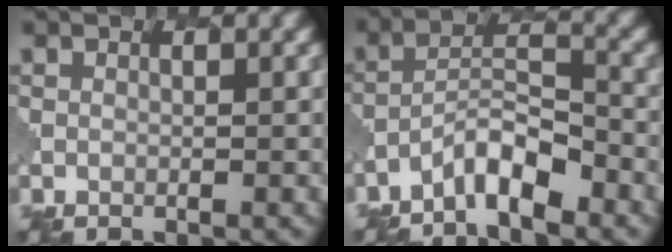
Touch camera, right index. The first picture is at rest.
{"total": 4.4, "force": [-3.4, 1.1, 2.6], "torque": [-0.044, 0.006, -0.063]}